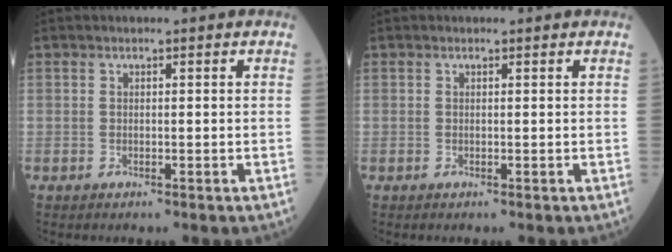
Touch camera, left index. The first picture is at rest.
{"total": 0.0}